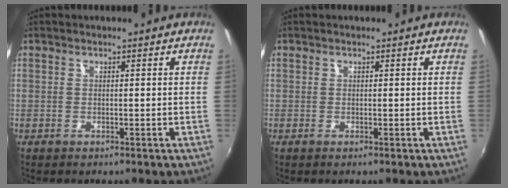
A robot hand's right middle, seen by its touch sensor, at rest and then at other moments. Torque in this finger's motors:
{"motor_torque": [0.00, 0.00, -0.01, 0.00]}